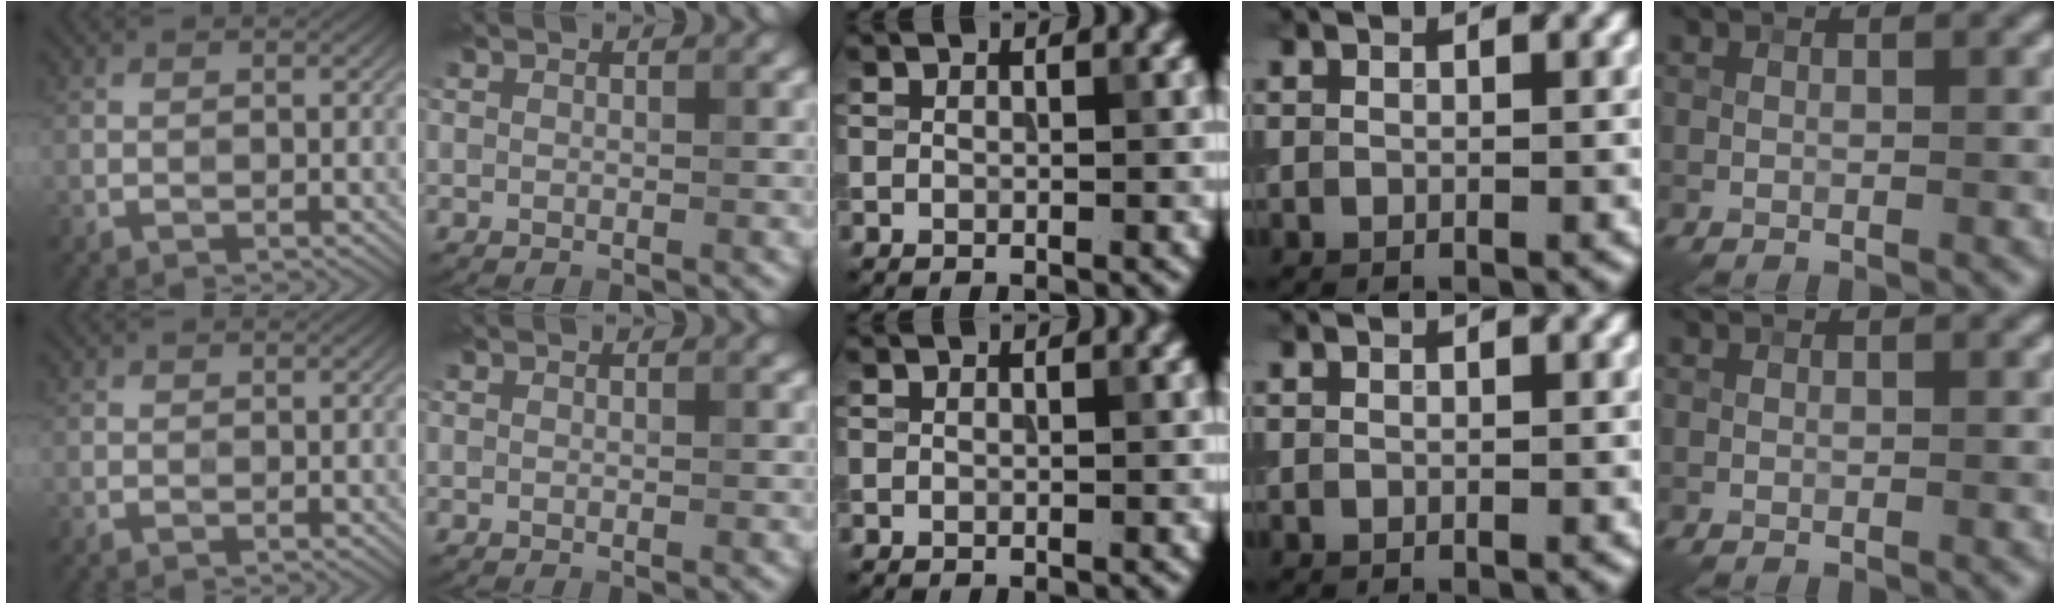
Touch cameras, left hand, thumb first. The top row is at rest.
{}